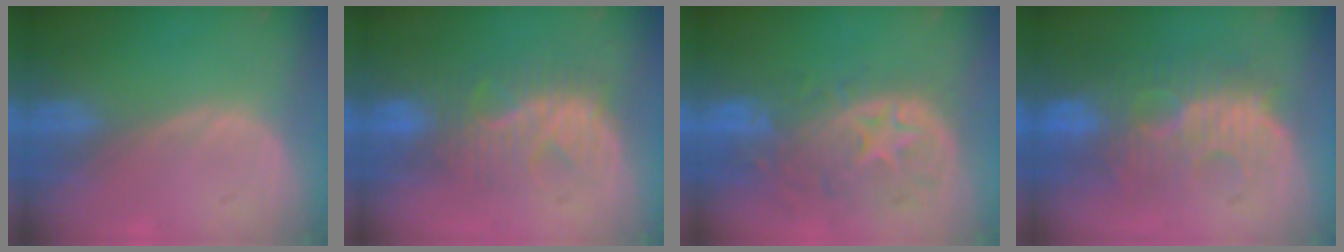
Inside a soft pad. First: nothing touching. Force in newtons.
{"total": 8.0, "press": 7.9, "slide": 1.3}
{"total": 11.1, "press": 9.8, "slide": 5.2}
{"total": 10.8, "press": 9.9, "slide": 4.2}